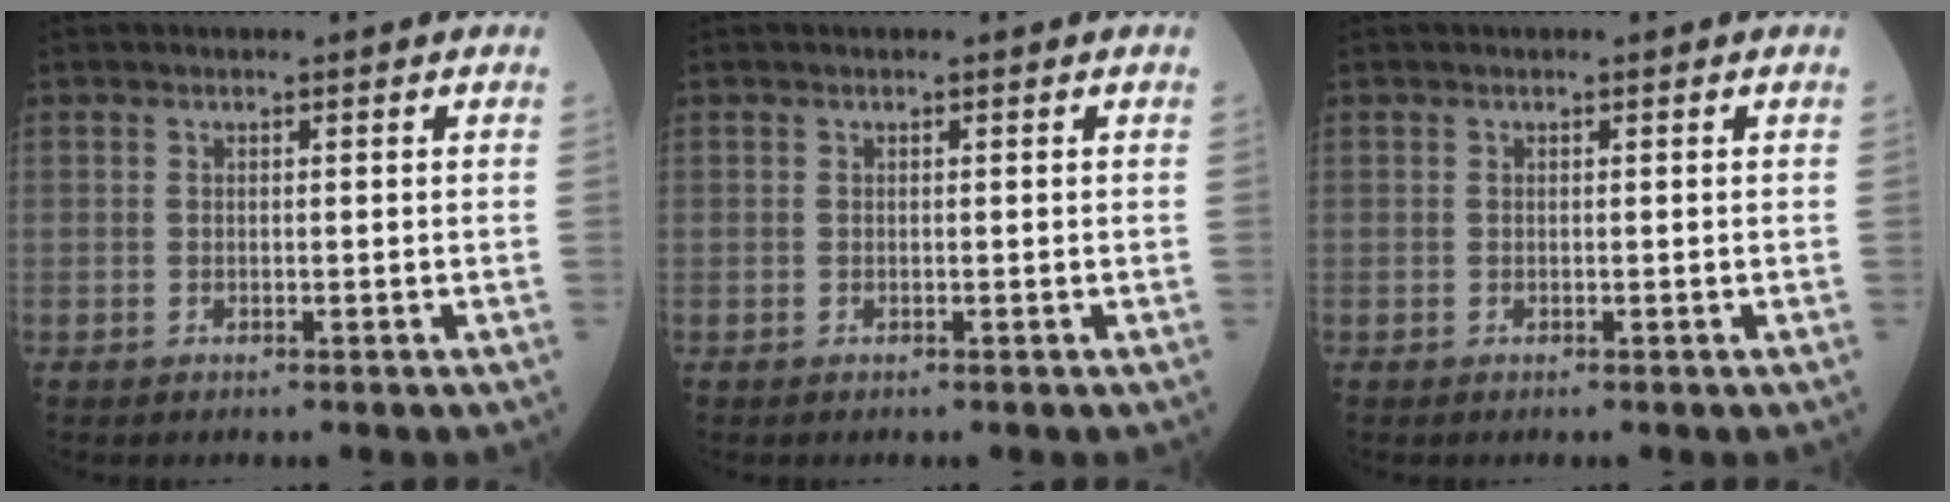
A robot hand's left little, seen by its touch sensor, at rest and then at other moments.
{"total": 0.0}
{"total": 0.0}